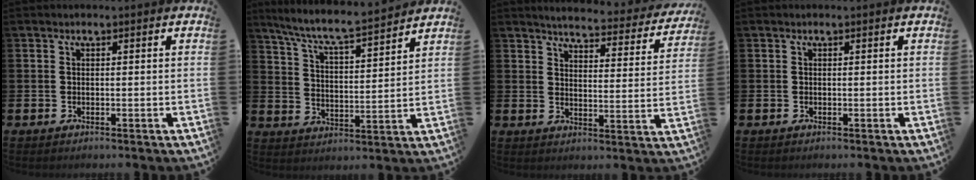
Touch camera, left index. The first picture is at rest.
{"total": 7.4, "force": [6.9, 0.1, 2.6], "torque": [-0.082, -0.050, 0.119]}
{"total": 4.2, "force": [4.0, 0.5, 0.9], "torque": [-0.034, -0.032, 0.063]}
{"total": 0.0}